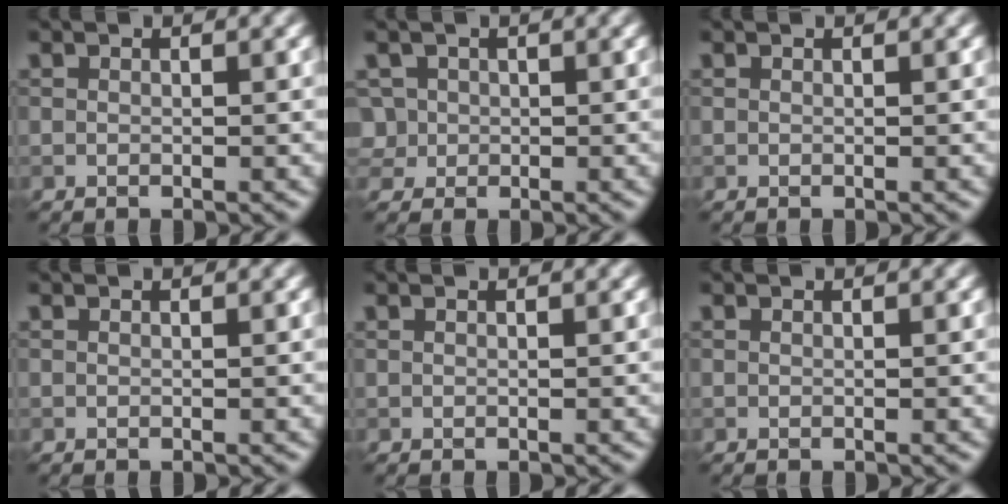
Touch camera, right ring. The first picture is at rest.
{"total": 3.2, "force": [0.4, 2.9, 1.2], "torque": [-0.022, 0.027, 0.005]}
{"total": 0.0}
{"total": 0.0}
{"total": 0.0}
{"total": 0.0}